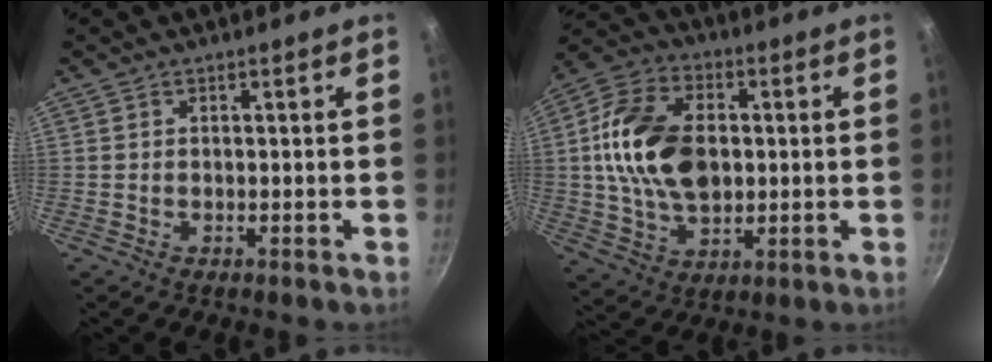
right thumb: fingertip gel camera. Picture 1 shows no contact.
{"total": 18.0, "force": [1.4, 11.9, 13.5], "torque": [-0.227, 0.010, 0.019]}